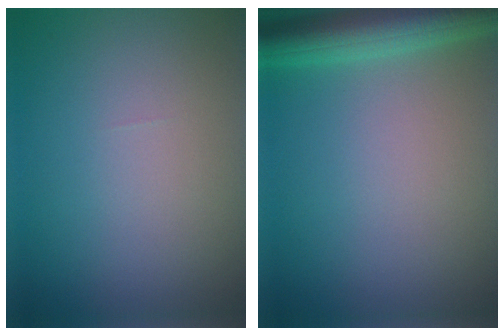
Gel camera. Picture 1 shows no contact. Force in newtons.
{"total": 5.3, "press": 5.3, "slide": 0.2}